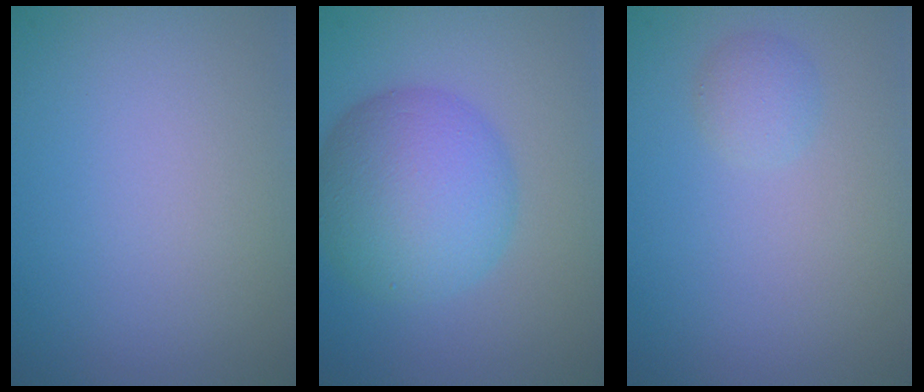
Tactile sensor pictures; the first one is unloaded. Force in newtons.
{"total": 7.9, "press": 7.9, "slide": 0.1}
{"total": 1.3, "press": 1.3, "slide": 0.2}